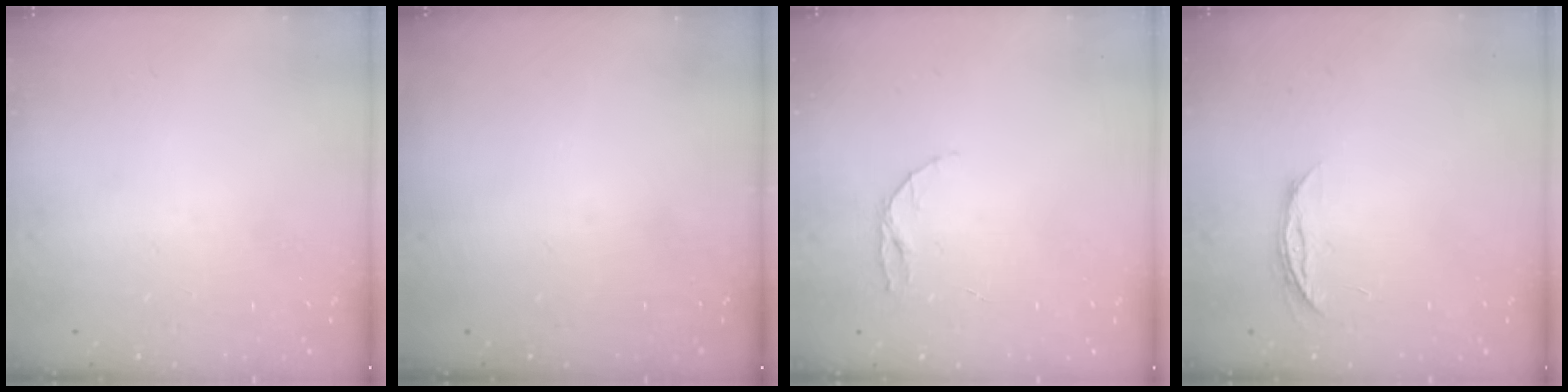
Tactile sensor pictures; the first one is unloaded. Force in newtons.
{"total": 0.0}
{"total": 4.9, "press": 4.8, "slide": 0.5}
{"total": 4.2, "press": 4.1, "slide": 0.5}